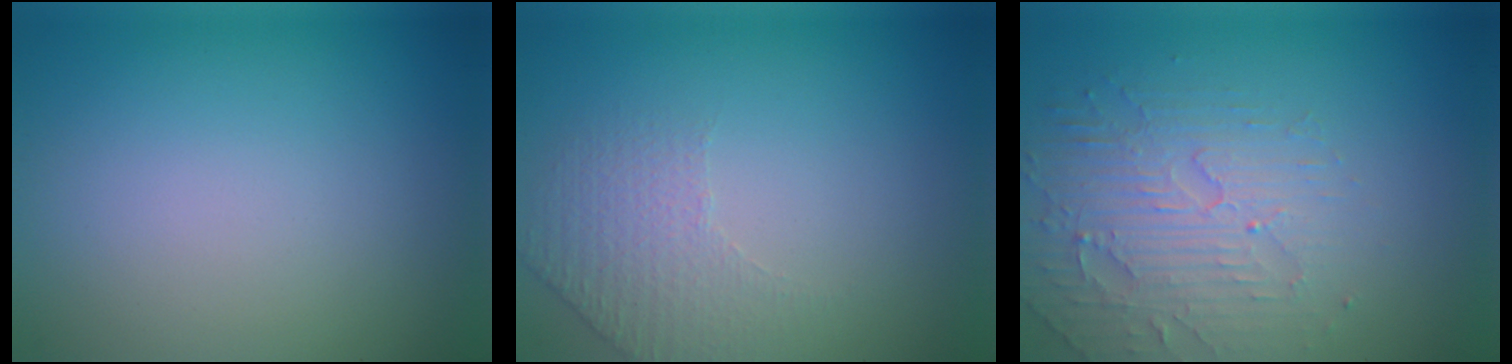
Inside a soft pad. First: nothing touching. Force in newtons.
{"total": 1.7, "press": 1.3, "slide": 1.1}
{"total": 4.7, "press": 3.4, "slide": 3.3}